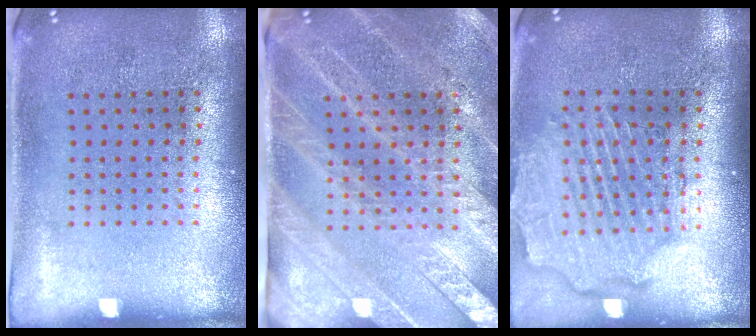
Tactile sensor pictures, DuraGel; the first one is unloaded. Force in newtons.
{"total": 3.6, "press": 3.2, "slide": 1.6}
{"total": 2.6, "press": 2.2, "slide": 1.3}